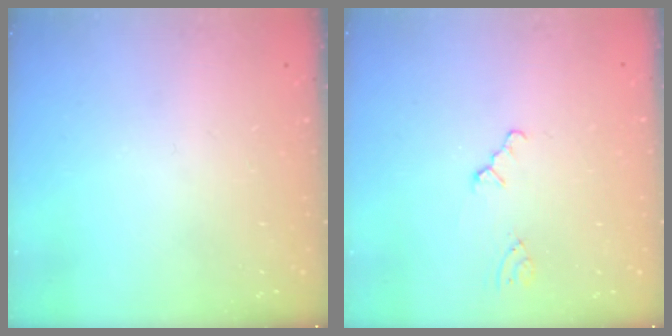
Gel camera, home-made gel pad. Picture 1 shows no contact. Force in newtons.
{"total": 0.0}